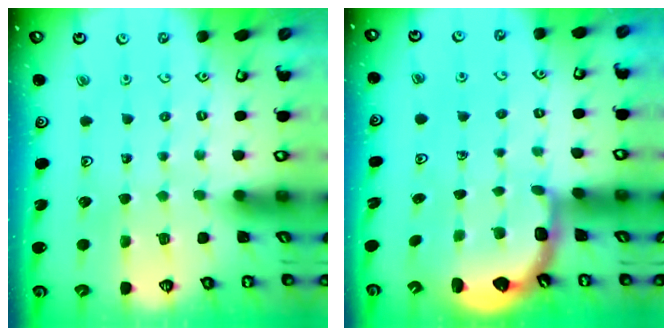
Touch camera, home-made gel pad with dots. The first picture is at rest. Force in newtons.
{"total": 2.4, "press": 2.1, "slide": 1.3}